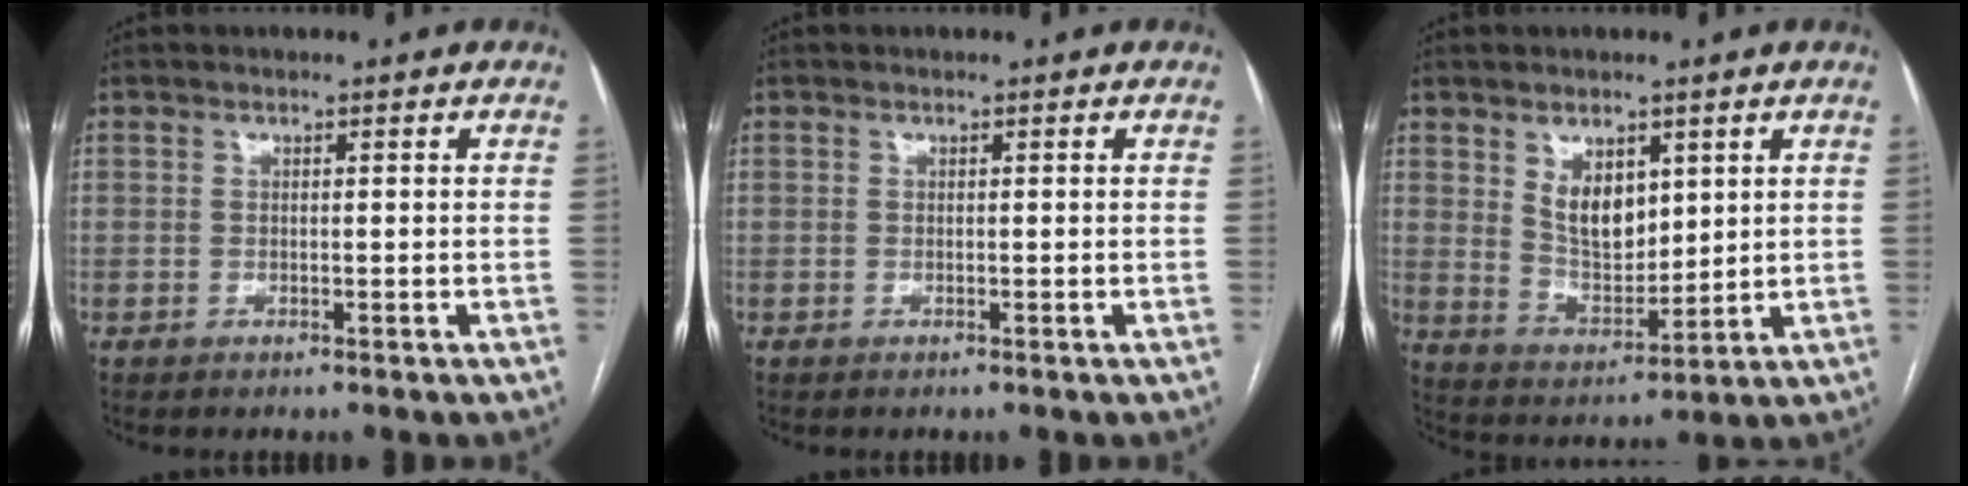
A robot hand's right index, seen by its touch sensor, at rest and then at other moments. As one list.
[{"total": 0.0}, {"total": 7.4, "force": [3.2, 4.2, 5.3], "torque": [-0.098, -0.002, 0.071]}]